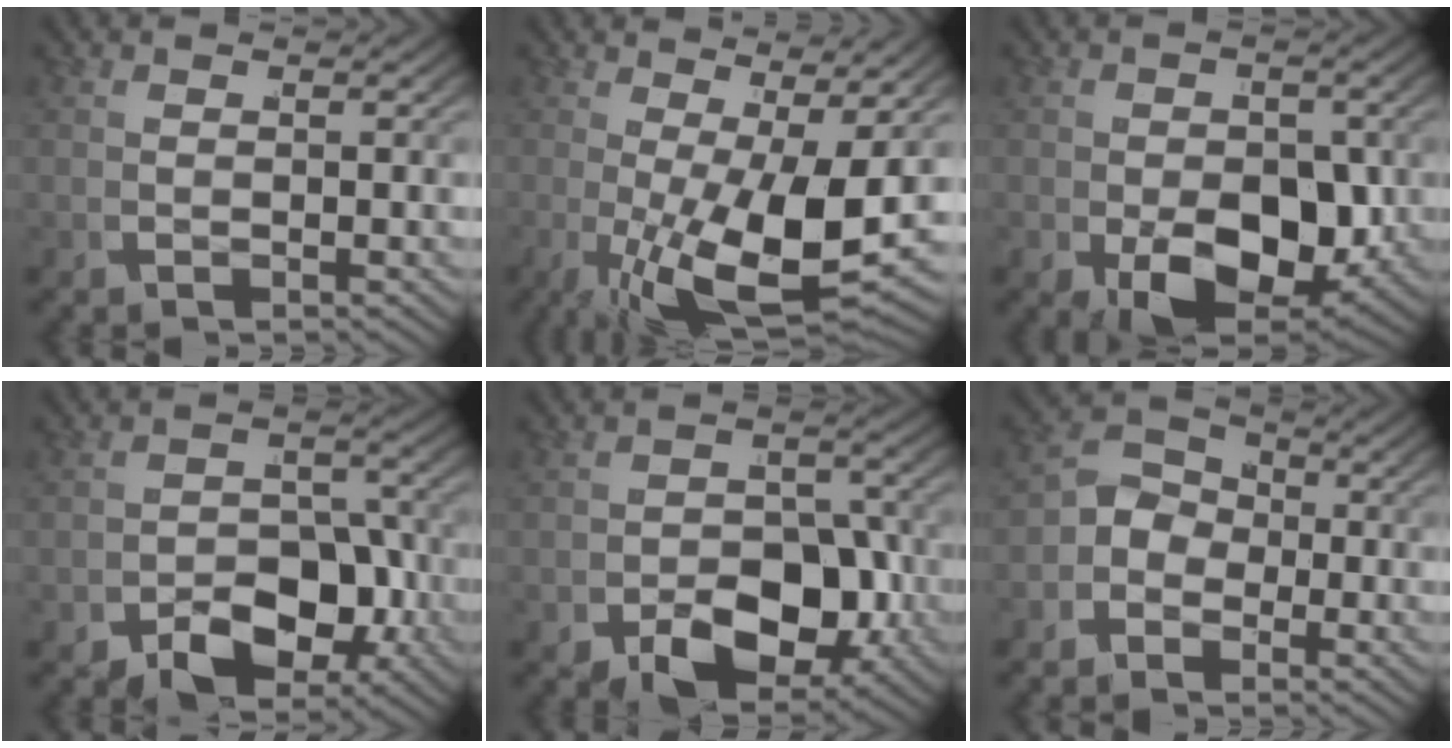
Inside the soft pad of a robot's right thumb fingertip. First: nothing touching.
{"total": 11.0, "force": [-1.3, 5.2, 9.6], "torque": [-0.167, -0.045, -0.001]}
{"total": 9.8, "force": [-2.4, 6.2, 7.2], "torque": [-0.141, -0.060, -0.013]}
{"total": 5.8, "force": [-2.9, 3.7, 3.5], "torque": [-0.057, -0.019, -0.047]}
{"total": 6.9, "force": [-2.5, 4.5, 4.6], "torque": [-0.082, -0.028, -0.037]}
{"total": 4.2, "force": [-1.0, 3.6, 1.8], "torque": [-0.035, -0.002, -0.032]}